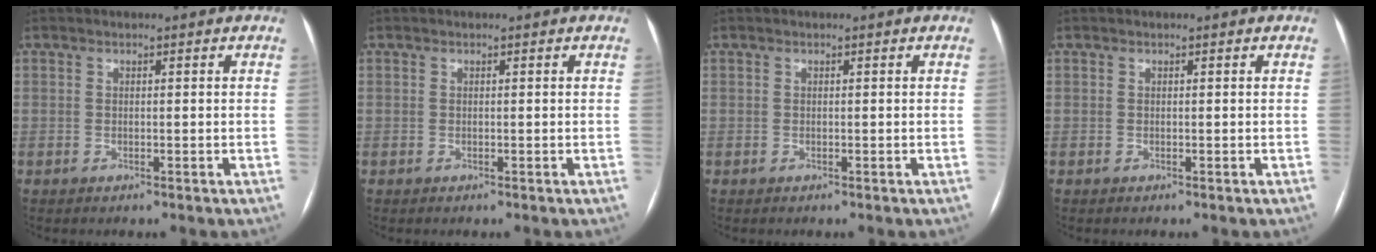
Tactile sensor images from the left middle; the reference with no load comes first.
{"total": 0.0}
{"total": 0.0}
{"total": 0.0}